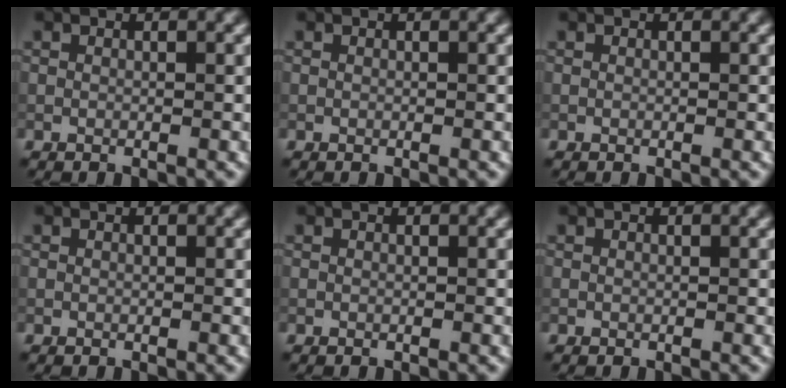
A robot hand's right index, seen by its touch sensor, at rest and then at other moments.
{"total": 0.0}
{"total": 0.0}
{"total": 0.0}
{"total": 0.0}
{"total": 0.0}